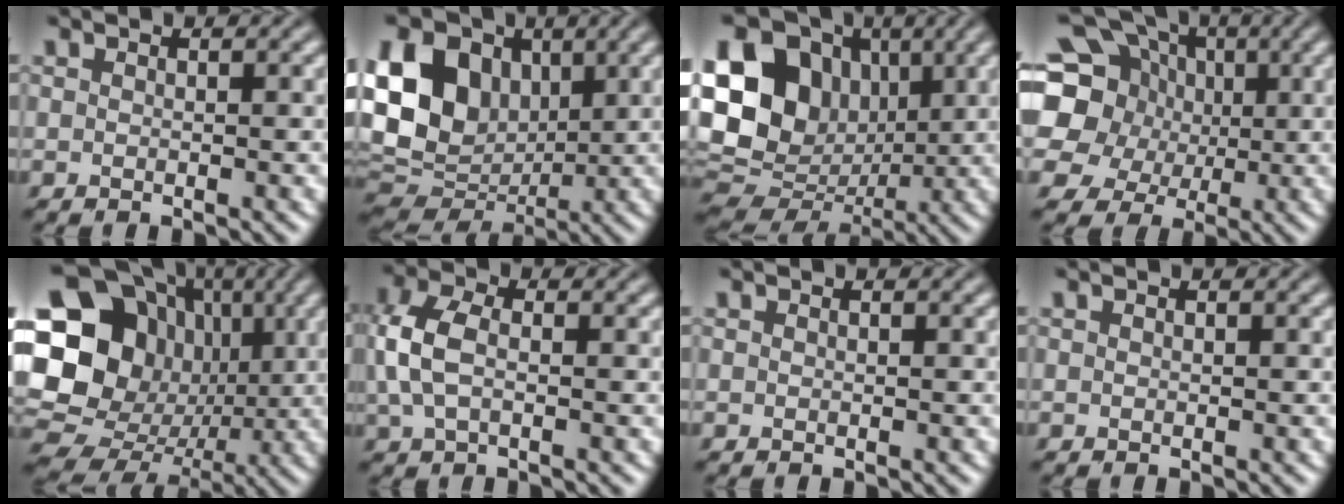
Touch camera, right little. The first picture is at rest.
{"total": 12.8, "force": [2.7, 9.8, 7.8], "torque": [-0.175, 0.014, 0.043]}
{"total": 17.2, "force": [2.6, 13.9, 9.8], "torque": [-0.208, 0.023, 0.044]}
{"total": 14.7, "force": [3.1, 12.7, 6.6], "torque": [-0.165, 0.030, 0.026]}
{"total": 23.3, "force": [3.3, 20.9, 9.9], "torque": [-0.219, 0.050, 0.023]}
{"total": 4.7, "force": [0.3, 3.0, 3.7], "torque": [-0.096, 0.008, -0.002]}
{"total": 0.0}
{"total": 0.0}